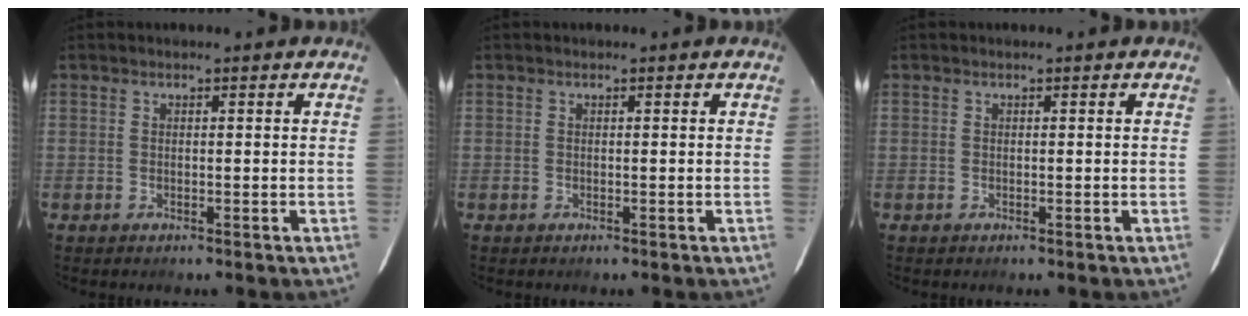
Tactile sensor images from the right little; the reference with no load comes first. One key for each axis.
{"total": 0.0}
{"total": 0.0}